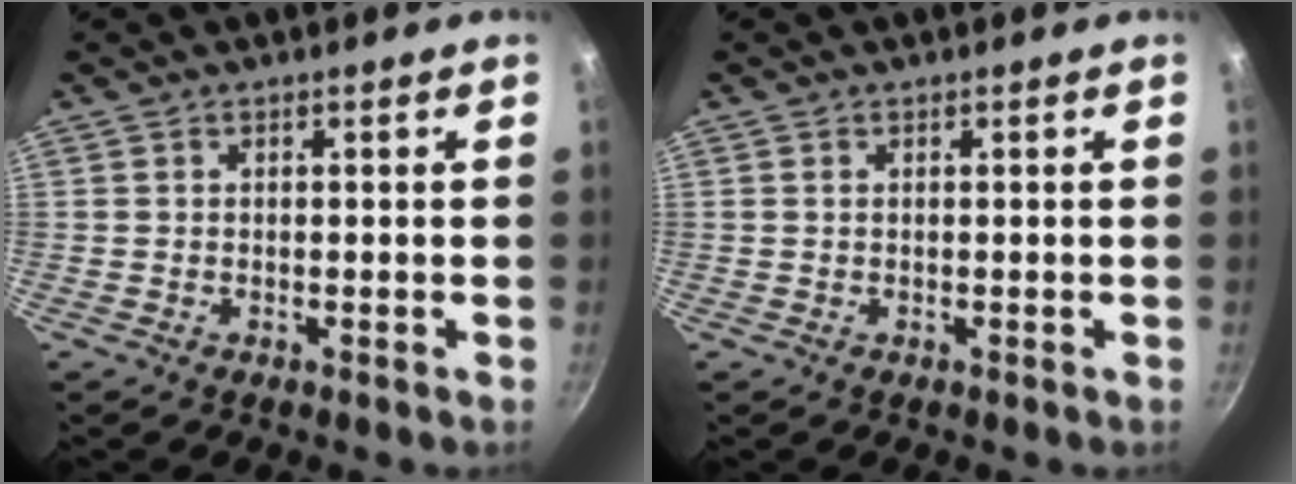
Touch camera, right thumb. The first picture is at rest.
{"total": 0.0}